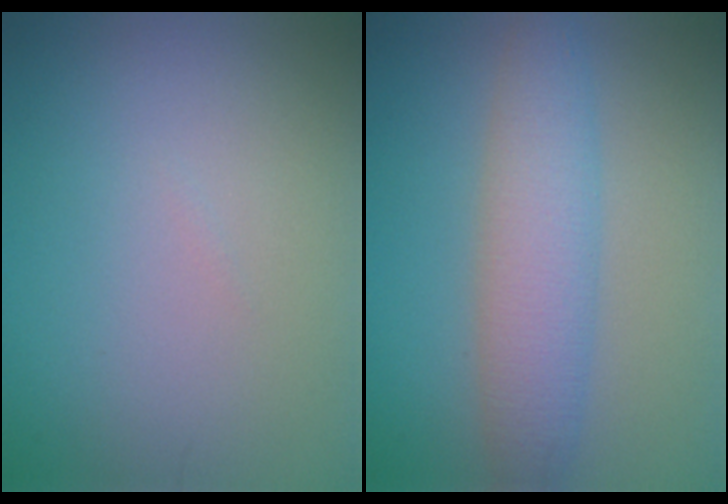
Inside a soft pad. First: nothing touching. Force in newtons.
{"total": 4.7, "press": 4.7, "slide": 0.1}